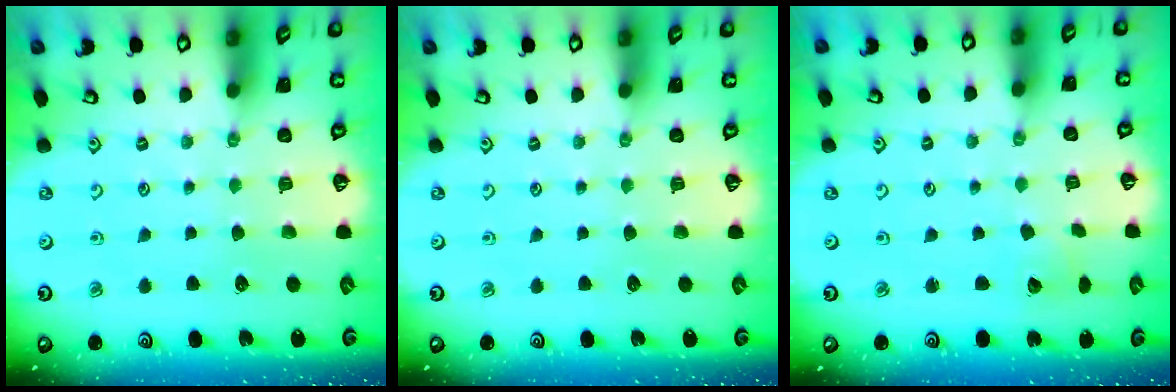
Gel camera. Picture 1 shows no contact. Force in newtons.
{"total": 0.0}
{"total": 3.2, "press": 3.2, "slide": 0.4}